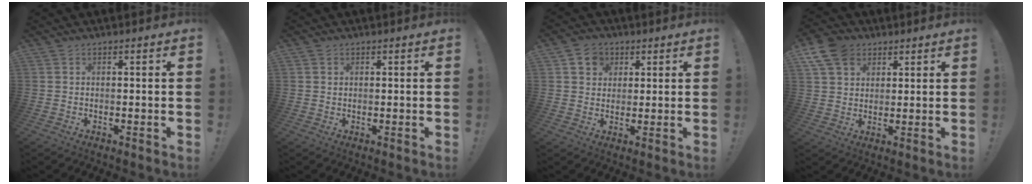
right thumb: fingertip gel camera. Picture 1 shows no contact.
{"total": 0.9, "force": [0.4, 0.8, 0.0], "torque": [0.001, 0.002, 0.007]}
{"total": 5.9, "force": [2.7, 5.0, 1.5], "torque": [-0.020, -0.007, 0.050]}
{"total": 9.8, "force": [5.4, 7.1, 4.2], "torque": [-0.072, -0.018, 0.107]}